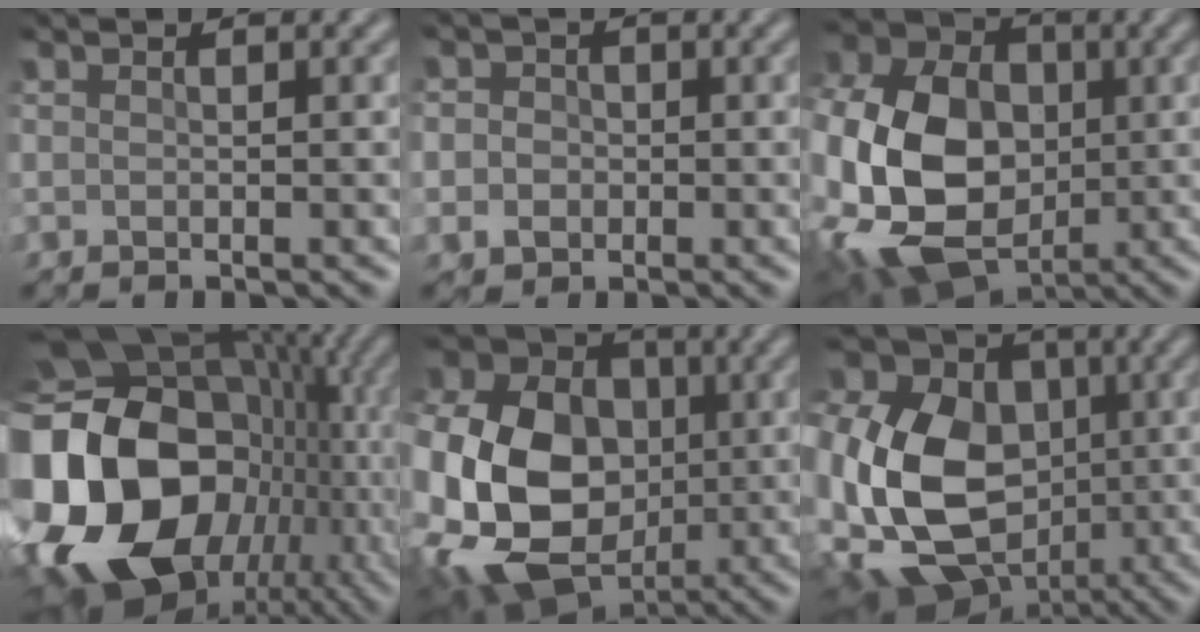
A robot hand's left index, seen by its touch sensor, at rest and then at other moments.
{"total": 4.8, "force": [0.0, 4.5, 1.7], "torque": [-0.027, 0.027, -0.026]}
{"total": 16.4, "force": [-2.3, 12.3, 10.6], "torque": [-0.263, -0.018, -0.038]}
{"total": 21.5, "force": [-3.5, 16.6, 13.2], "torque": [-0.309, -0.031, -0.039]}
{"total": 20.9, "force": [-3.4, 17.8, 10.4], "torque": [-0.260, -0.015, -0.087]}
{"total": 18.5, "force": [-2.1, 14.4, 11.3], "torque": [-0.267, -0.011, -0.047]}